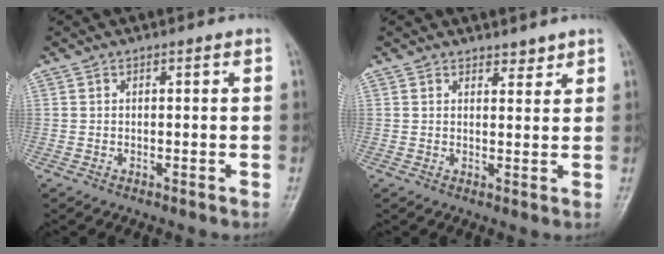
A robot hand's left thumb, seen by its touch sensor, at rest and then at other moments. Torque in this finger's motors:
{"motor_torque": [-0.49, -0.31, -0.22, -0.07, 0.03]}